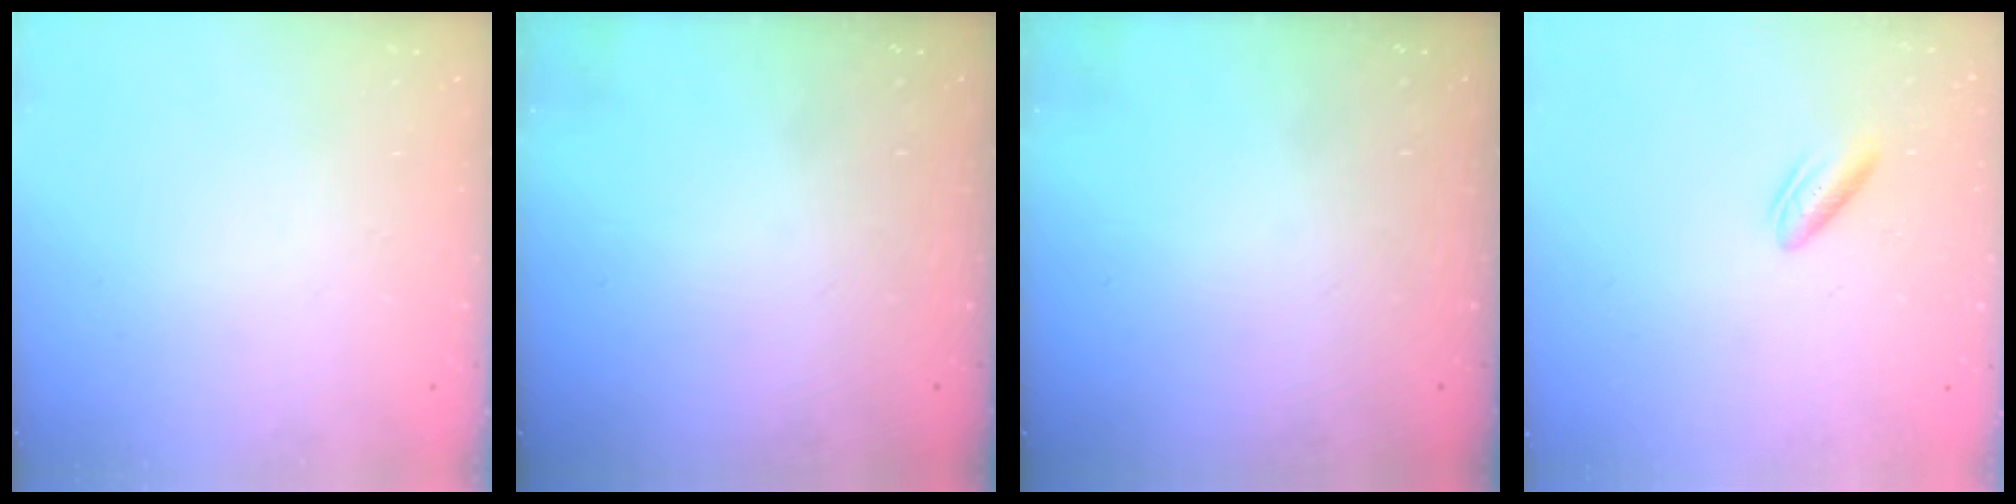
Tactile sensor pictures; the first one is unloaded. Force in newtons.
{"total": 0.0}
{"total": 0.0}
{"total": 2.8, "press": 2.7, "slide": 0.9}